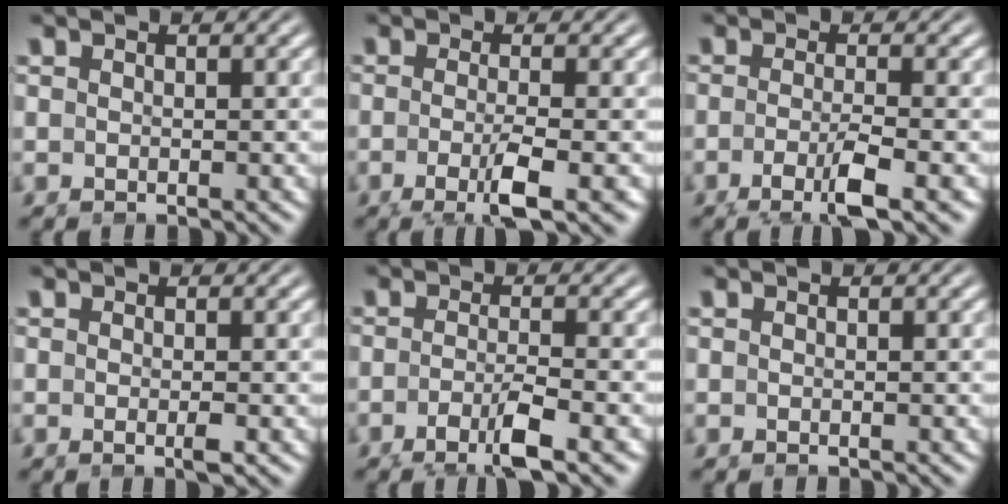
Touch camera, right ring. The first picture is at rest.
{"total": 3.4, "force": [-1.0, 0.2, 3.2], "torque": [-0.055, -0.018, -0.007]}
{"total": 3.2, "force": [-1.2, 0.2, 2.9], "torque": [-0.051, -0.019, -0.009]}
{"total": 1.0, "force": [-0.2, -0.3, 1.0], "torque": [-0.019, -0.002, -0.001]}
{"total": 3.2, "force": [-1.4, 0.4, 2.8], "torque": [-0.048, -0.017, -0.013]}
{"total": 0.0}